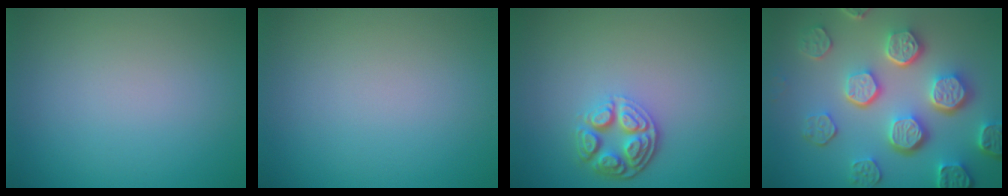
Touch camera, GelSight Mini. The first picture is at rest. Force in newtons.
{"total": 0.0}
{"total": 4.0, "press": 3.2, "slide": 2.4}
{"total": 7.9, "press": 6.0, "slide": 5.2}